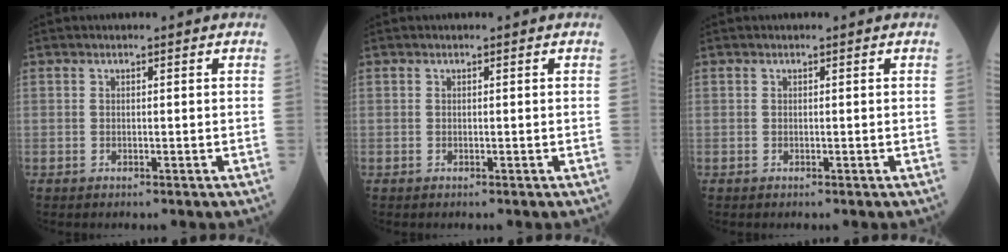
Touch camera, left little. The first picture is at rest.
{"total": 0.0}
{"total": 0.0}